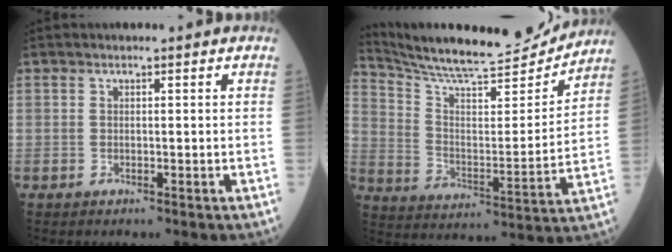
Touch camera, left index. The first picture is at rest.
{"total": 19.1, "force": [18.2, 0.9, 5.6], "torque": [-0.112, -0.040, 0.279]}